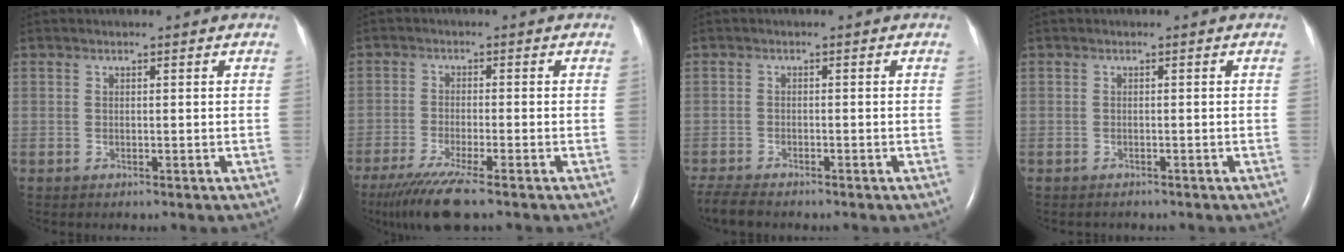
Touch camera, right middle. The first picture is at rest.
{"total": 9.4, "force": [-7.0, 0.4, 6.3], "torque": [-0.113, -0.027, -0.119]}
{"total": 4.5, "force": [-4.0, 1.0, 1.9], "torque": [-0.040, -0.015, -0.068]}
{"total": 1.0, "force": [-0.9, 0.4, 0.1], "torque": [-0.010, -0.001, -0.013]}